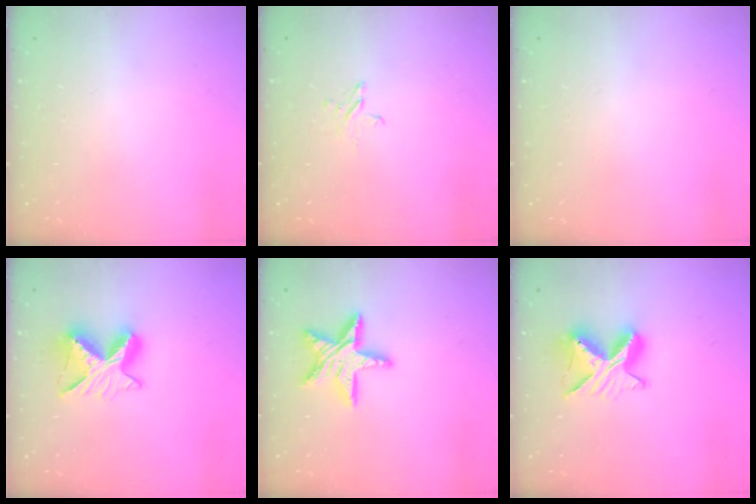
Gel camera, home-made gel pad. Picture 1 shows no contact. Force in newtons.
{"total": 2.7, "press": 2.7, "slide": 0.2}
{"total": 0.0}
{"total": 9.3, "press": 9.3, "slide": 0.9}
{"total": 13.9, "press": 13.9, "slide": 1.1}
{"total": 9.4, "press": 9.4, "slide": 0.2}